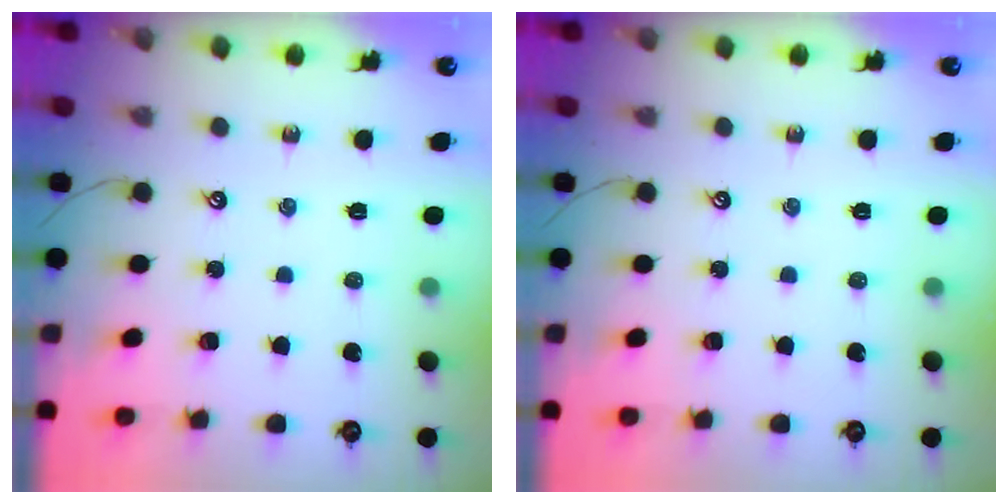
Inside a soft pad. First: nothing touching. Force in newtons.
{"total": 0.0}